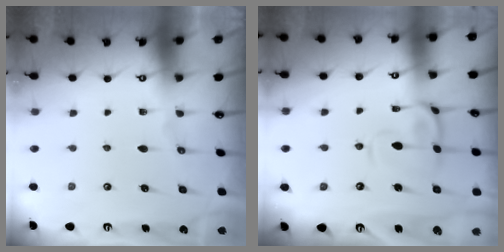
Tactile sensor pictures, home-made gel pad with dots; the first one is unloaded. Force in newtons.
{"total": 5.8, "press": 5.6, "slide": 1.3}